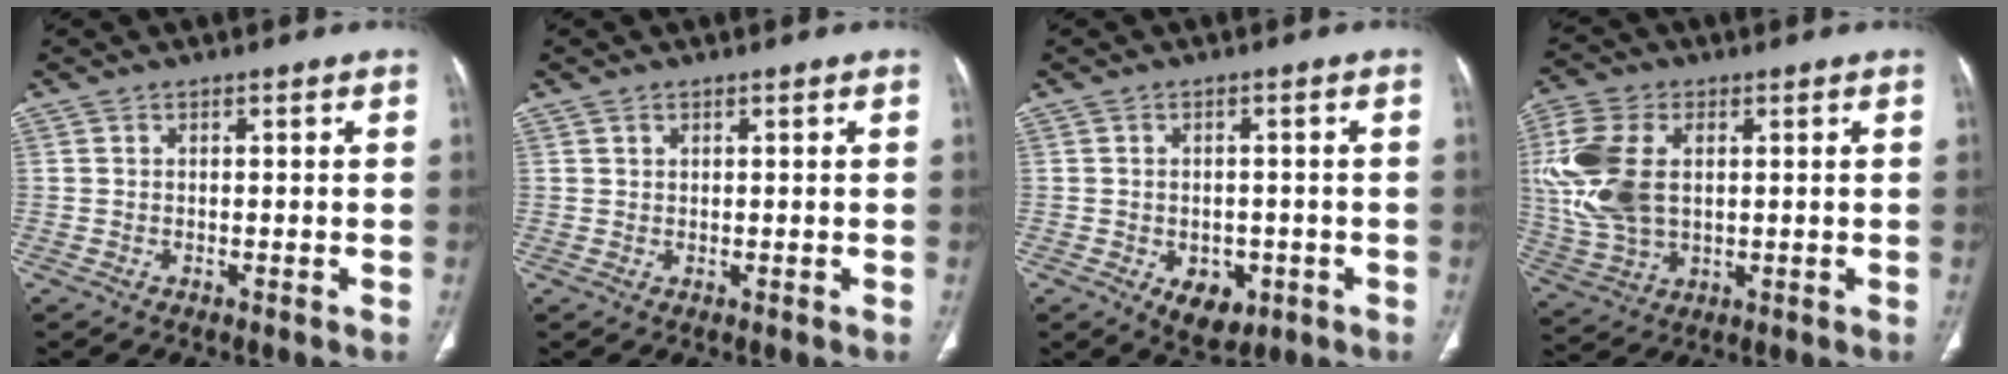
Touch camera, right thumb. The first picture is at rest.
{"total": 0.7, "force": [0.5, 0.5, 0.2], "torque": [0.001, -0.003, 0.008]}
{"total": 6.6, "force": [-2.4, 4.4, 4.3], "torque": [-0.040, 0.006, -0.020]}
{"total": 15.5, "force": [2.1, 9.7, 11.9], "torque": [-0.266, 0.003, 0.046]}